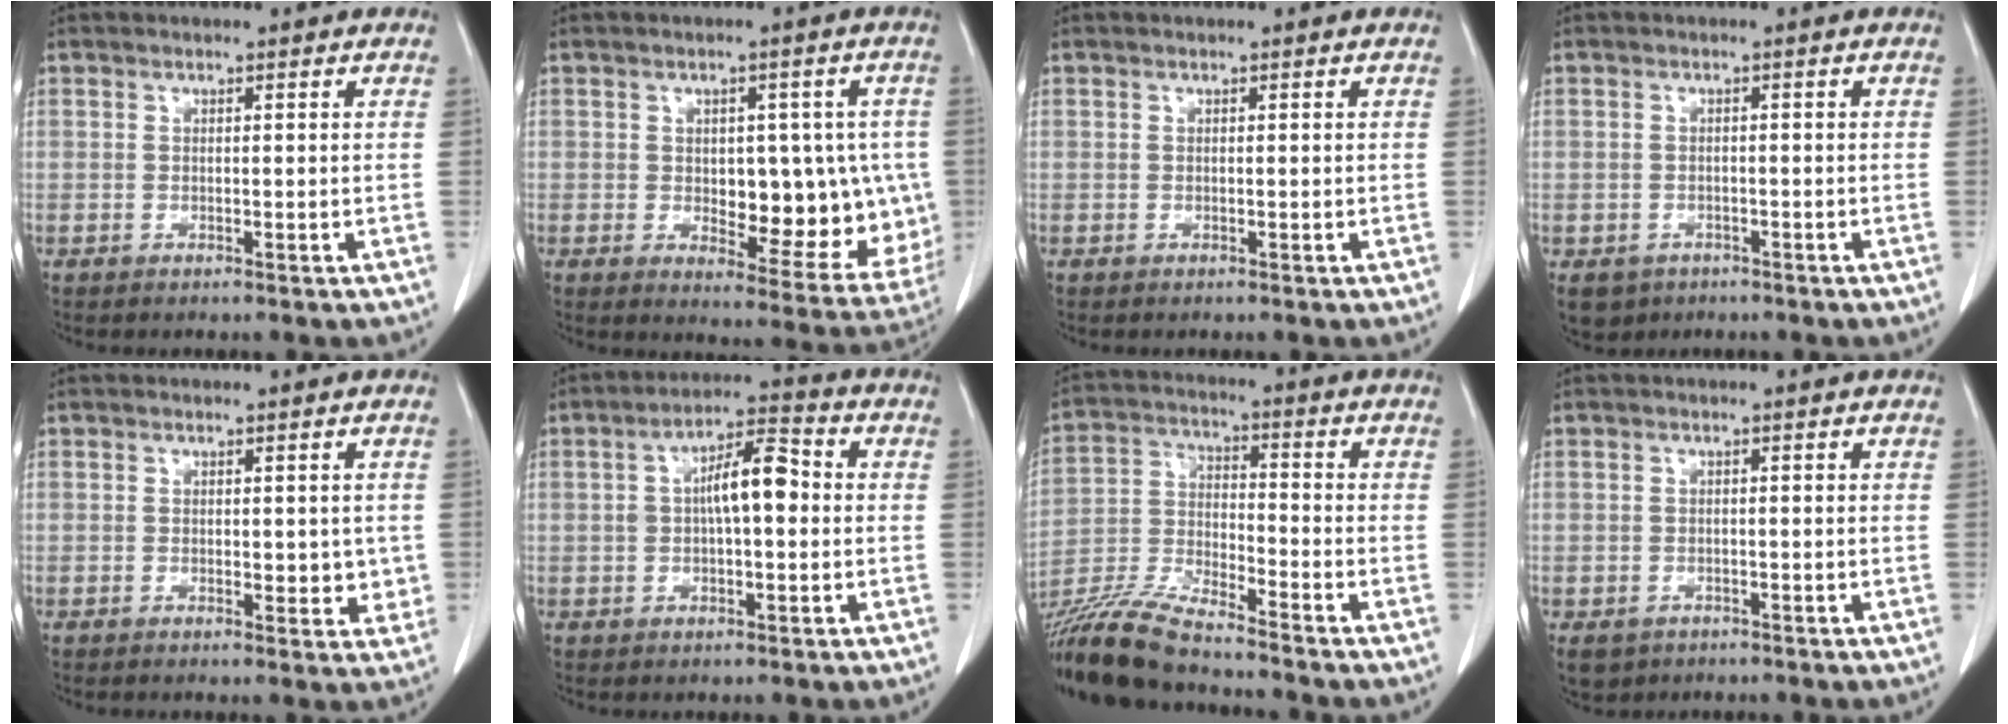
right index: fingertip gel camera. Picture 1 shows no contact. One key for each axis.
{"total": 13.5, "fx": -0.4, "fy": 6.6, "fz": 11.8, "tx": -0.134, "ty": 0.009, "tz": 0.016}
{"total": 0.0}
{"total": 4.2, "fx": -2.5, "fy": 3.3, "fz": 0.8, "tx": -0.009, "ty": 0.003, "tz": -0.036}
{"total": 3.9, "fx": 0.0, "fy": 2.2, "fz": 3.2, "tx": -0.022, "ty": -0.004, "tz": 0.004}
{"total": 8.0, "fx": 0.6, "fy": 2.7, "fz": 7.5, "tx": -0.128, "ty": 0.028, "tz": 0.007}
{"total": 12.4, "fx": -11.2, "fy": 0.6, "fz": 5.1, "tx": -0.102, "ty": -0.011, "tz": -0.214}
{"total": 3.9, "fx": -2.3, "fy": 3.0, "fz": 0.9, "tx": -0.012, "ty": 0.000, "tz": -0.031}